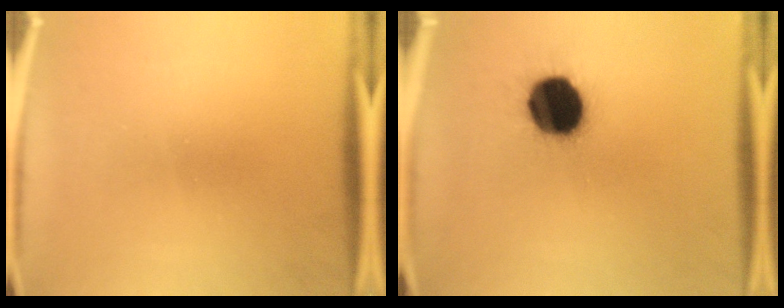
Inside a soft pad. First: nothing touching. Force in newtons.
{"total": 15.6}